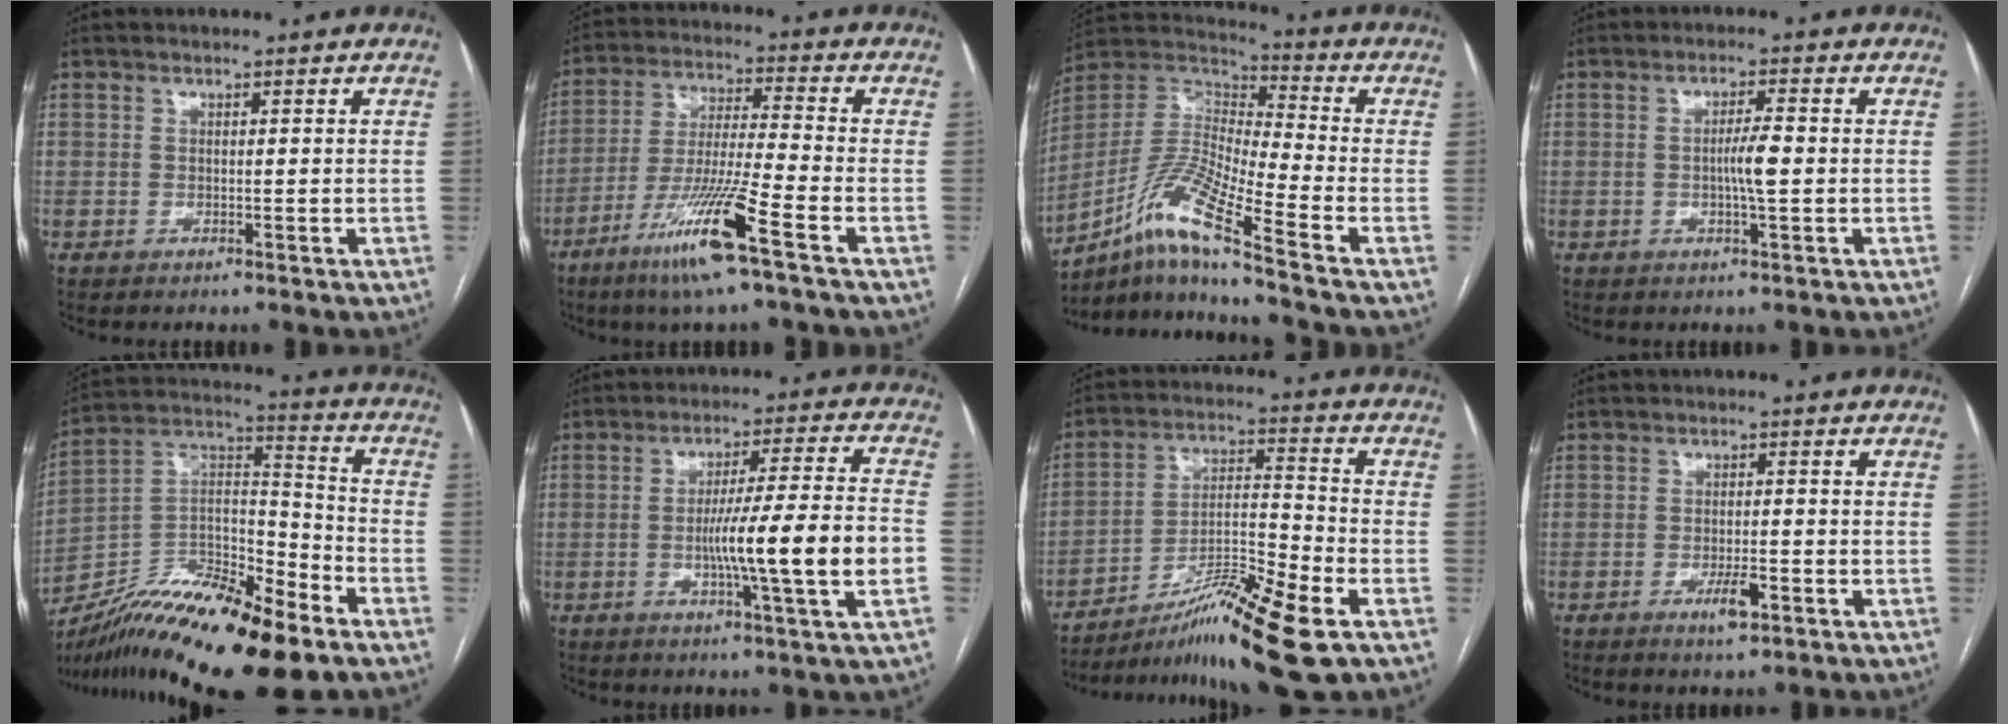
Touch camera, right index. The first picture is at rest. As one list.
[{"total": 13.5, "force": [-7.3, -0.8, 11.4], "torque": [-0.227, -0.030, -0.139]}, {"total": 13.9, "force": [-8.6, -0.3, 10.9], "torque": [-0.236, 0.001, -0.161]}, {"total": 3.9, "force": [-0.4, 0.2, 3.9], "torque": [-0.070, -0.002, -0.007]}, {"total": 22.4, "force": [-16.3, 4.4, 14.7], "torque": [-0.260, 0.001, -0.286]}, {"total": 14.4, "force": [-2.9, -0.8, 14.1], "torque": [-0.230, -0.002, -0.051]}, {"total": 15.9, "force": [-10.1, 0.4, 12.2], "torque": [-0.215, -0.016, -0.168]}, {"total": 3.7, "force": [-1.7, 0.8, 3.2], "torque": [-0.056, -0.002, -0.026]}]